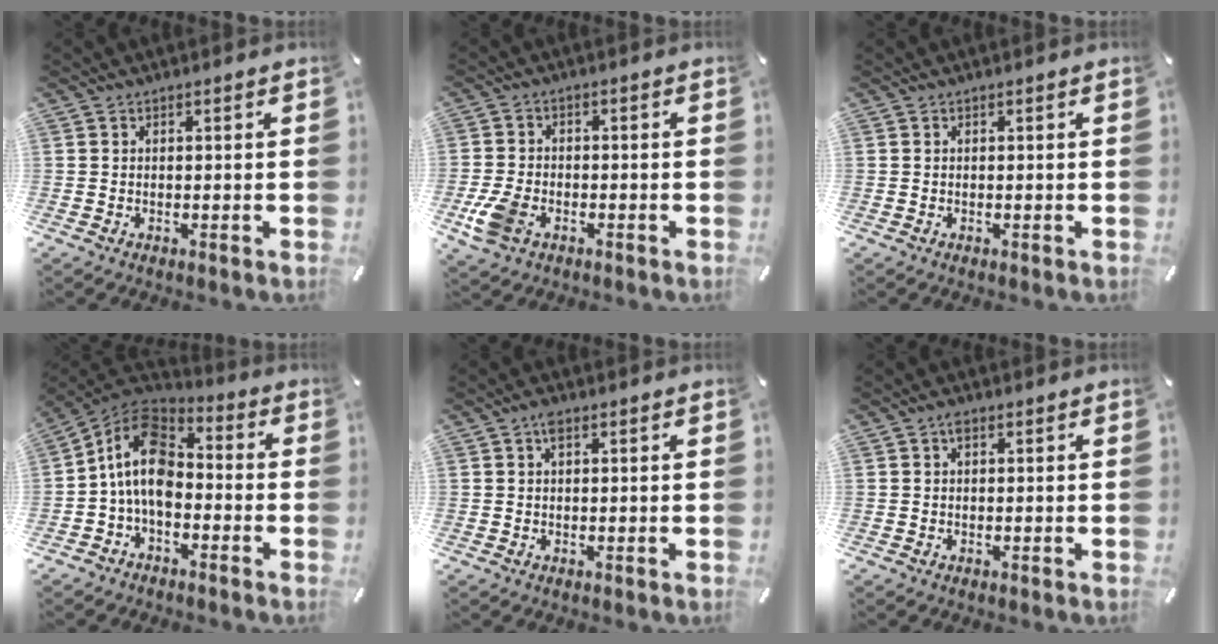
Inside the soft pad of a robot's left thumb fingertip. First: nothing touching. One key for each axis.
{"total": 6.8, "fx": -2.8, "fy": 4.6, "fz": 4.2, "tx": -0.109, "ty": 0.003, "tz": -0.056}
{"total": 0.0}
{"total": 12.3, "fx": -2.6, "fy": 8.2, "fz": 8.8, "tx": -0.188, "ty": 0.018, "tz": -0.053}
{"total": 1.7, "fx": 0.8, "fy": 0.8, "fz": 1.3, "tx": -0.029, "ty": 0.005, "tz": 0.013}
{"total": 1.1, "fx": 0.3, "fy": 0.6, "fz": 0.8, "tx": -0.018, "ty": 0.004, "tz": 0.005}